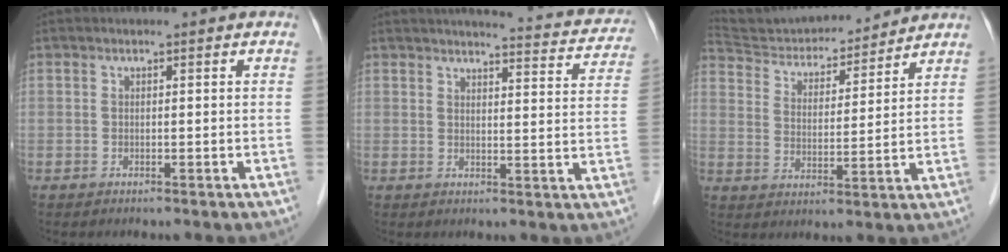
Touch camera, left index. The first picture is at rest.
{"total": 14.1, "force": [13.1, 2.4, 4.5], "torque": [-0.036, -0.028, 0.126]}
{"total": 14.7, "force": [14.2, 2.7, 2.9], "torque": [-0.050, 0.009, 0.231]}